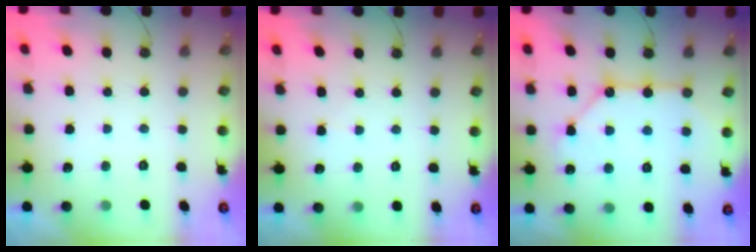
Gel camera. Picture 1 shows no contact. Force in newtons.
{"total": 3.2, "press": 3.2, "slide": 0.5}
{"total": 12.9, "press": 12.9, "slide": 1.3}